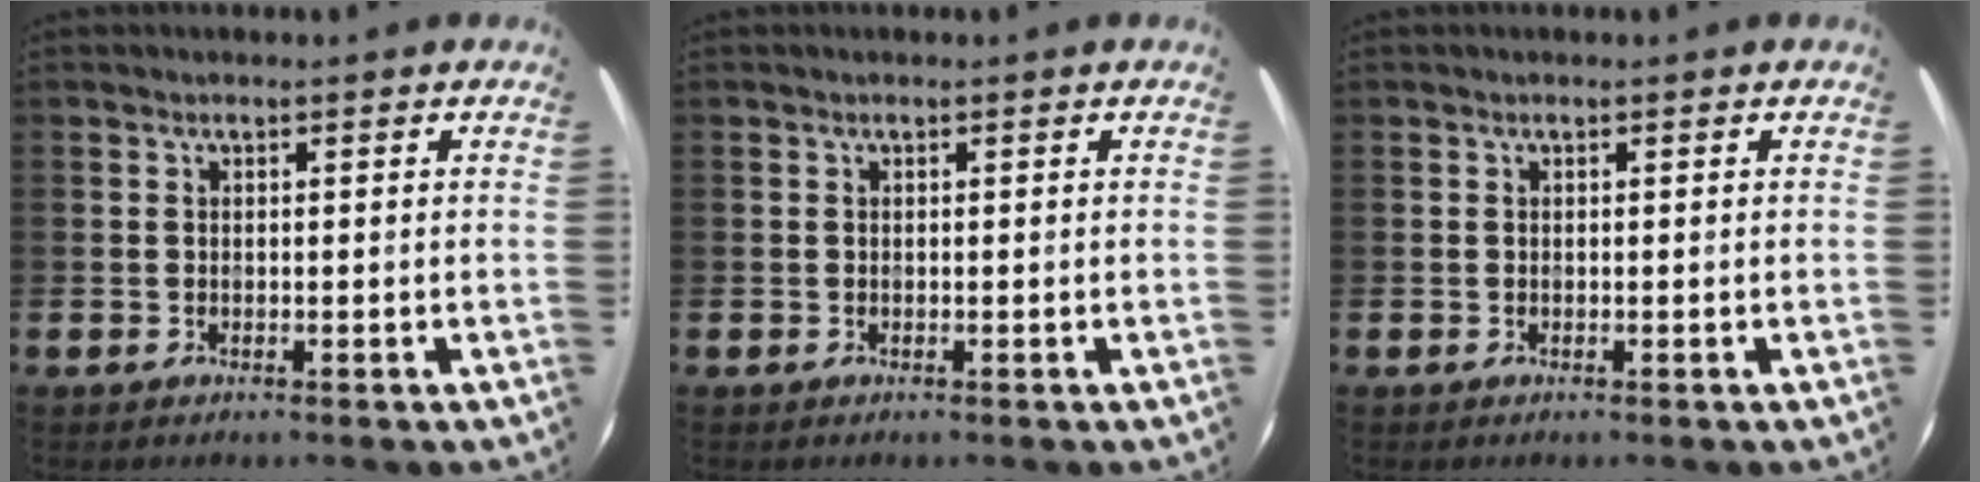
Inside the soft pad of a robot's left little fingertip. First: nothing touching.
{"total": 0.0}
{"total": 0.0}